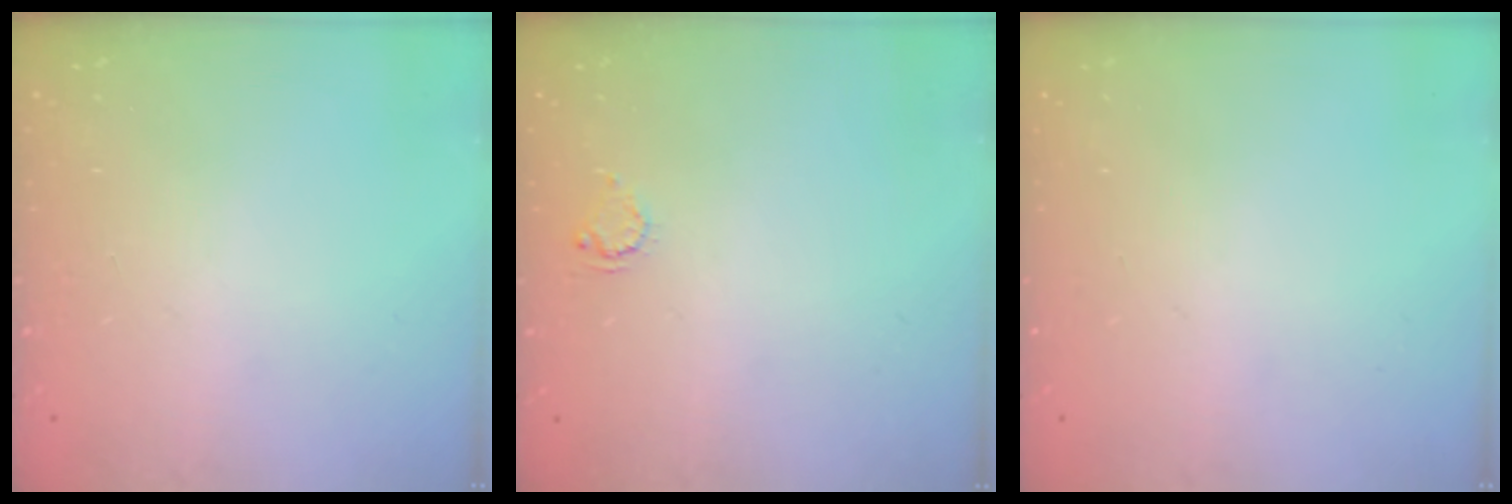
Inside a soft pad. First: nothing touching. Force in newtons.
{"total": 3.5, "press": 3.5, "slide": 0.2}
{"total": 0.0}